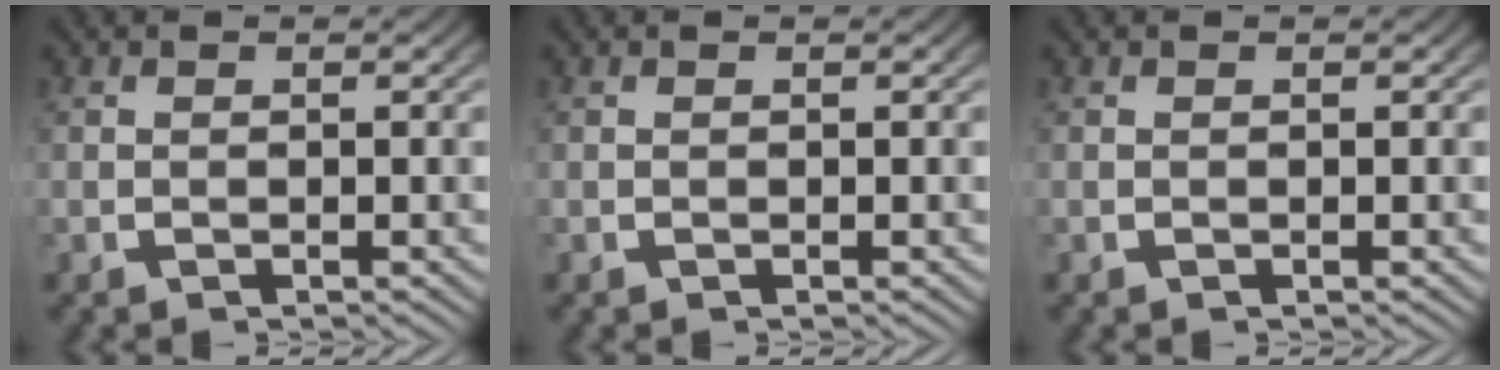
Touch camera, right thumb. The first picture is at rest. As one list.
[{"total": 0.0}, {"total": 0.0}]